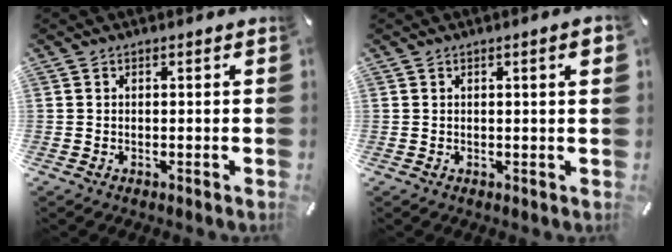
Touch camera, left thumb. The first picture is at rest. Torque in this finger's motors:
{"motor_torque": [-0.03, -0.40, 0.21, 0.14, 0.01]}